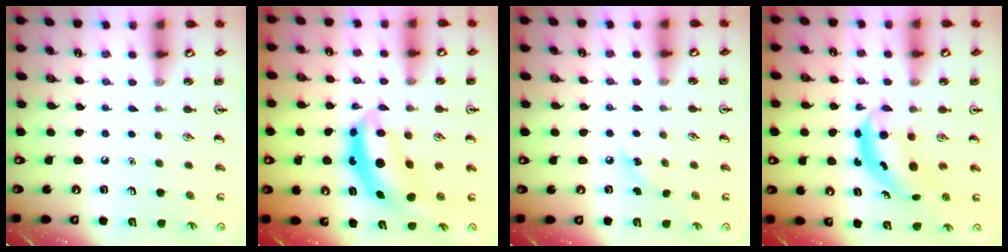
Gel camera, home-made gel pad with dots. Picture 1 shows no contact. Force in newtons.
{"total": 6.7, "press": 6.4, "slide": 1.9}
{"total": 5.1, "press": 4.9, "slide": 1.5}
{"total": 5.5, "press": 5.4, "slide": 0.9}